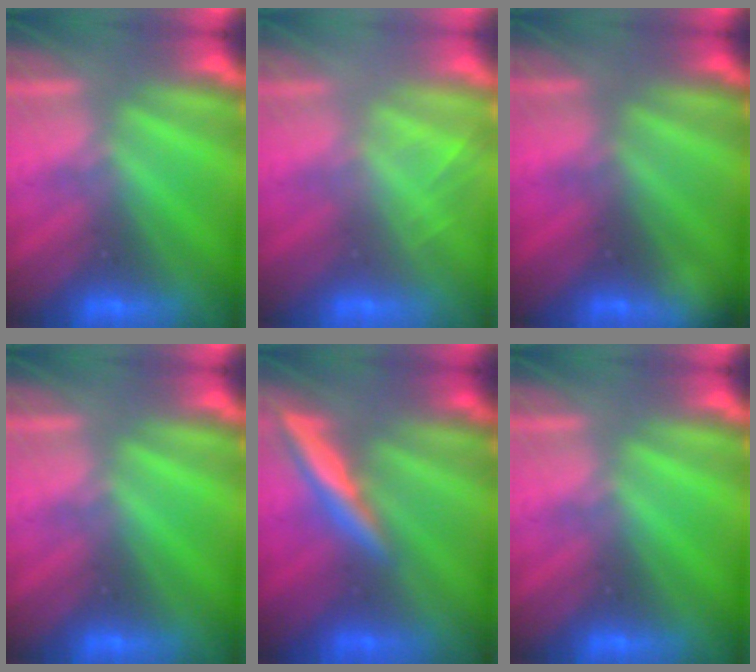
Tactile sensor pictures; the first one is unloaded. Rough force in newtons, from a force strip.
{"total": 2.0}
{"total": 2.3}
{"total": 0.0}
{"total": 2.4}
{"total": 0.0}